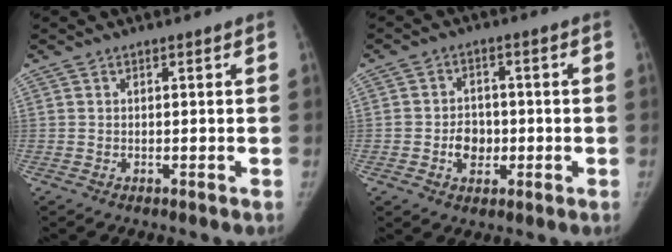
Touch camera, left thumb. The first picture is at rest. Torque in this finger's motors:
{"motor_torque": [-0.04, 0.06, 0.35, 0.15, 0.01]}